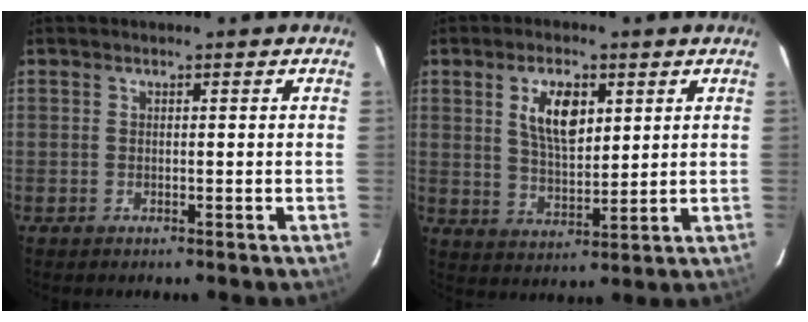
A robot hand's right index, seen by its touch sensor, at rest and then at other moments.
{"total": 8.5, "force": [3.2, 4.0, 6.8], "torque": [-0.122, 0.006, 0.063]}